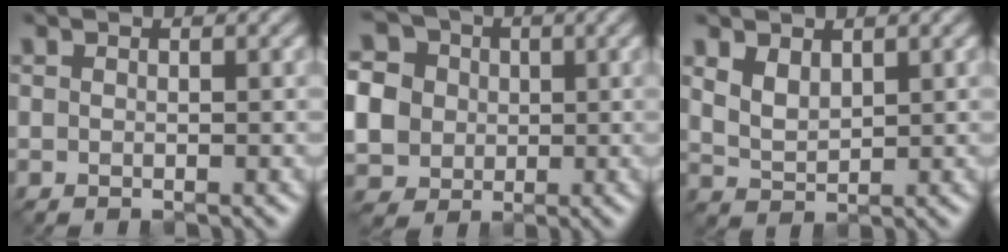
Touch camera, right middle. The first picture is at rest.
{"total": 10.3, "force": [0.5, 9.5, 4.1], "torque": [-0.120, 0.012, -0.010]}
{"total": 2.4, "force": [1.4, 1.4, 1.4], "torque": [-0.033, -0.005, 0.035]}